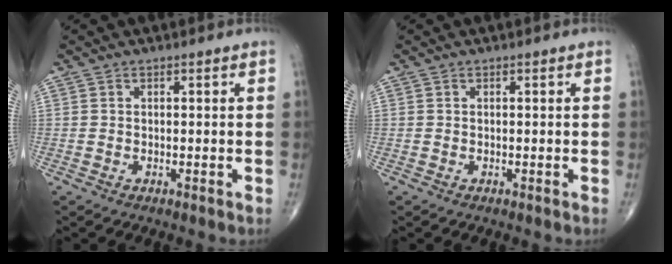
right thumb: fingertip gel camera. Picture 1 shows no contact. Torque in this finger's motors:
{"motor_torque": [-0.05, -0.04, -0.02, 0.03, -0.01]}